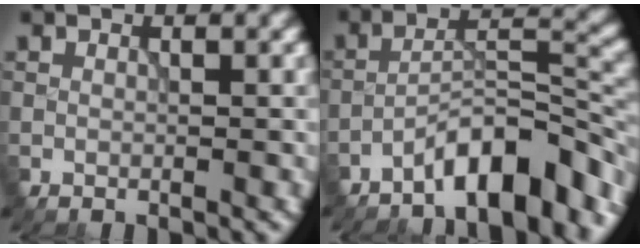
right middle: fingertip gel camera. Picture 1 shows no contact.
{"total": 8.4, "force": [-6.0, 2.3, 5.4], "torque": [-0.076, 0.013, -0.105]}